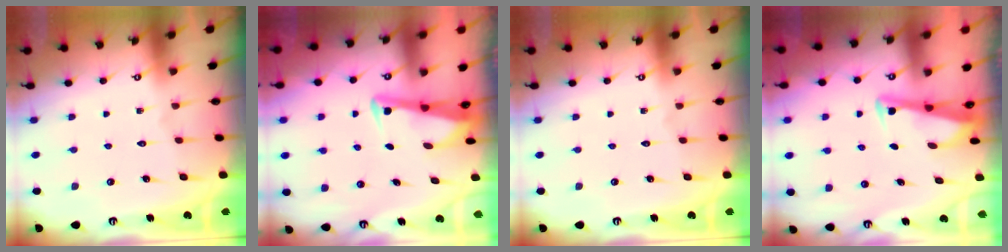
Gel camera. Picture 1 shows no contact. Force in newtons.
{"total": 3.5, "press": 3.5, "slide": 0.4}
{"total": 0.0}
{"total": 3.3, "press": 3.3, "slide": 0.4}